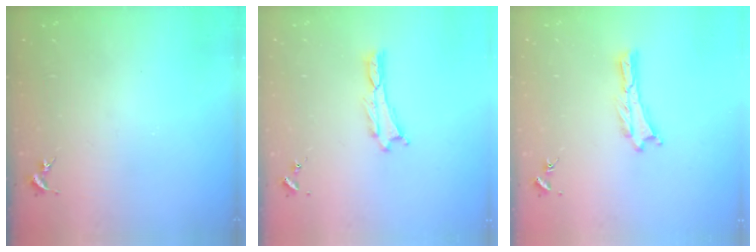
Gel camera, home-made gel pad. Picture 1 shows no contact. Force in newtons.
{"total": 0.0}
{"total": 0.0}